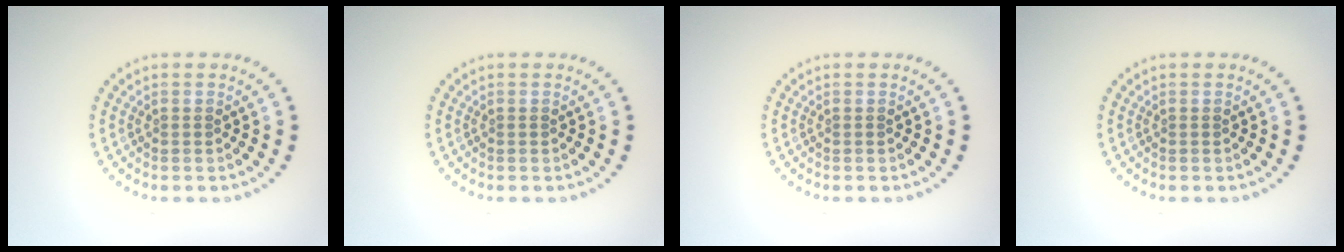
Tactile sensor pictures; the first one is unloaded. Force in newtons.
{"total": 0.0}
{"total": 0.0}
{"total": 0.0}